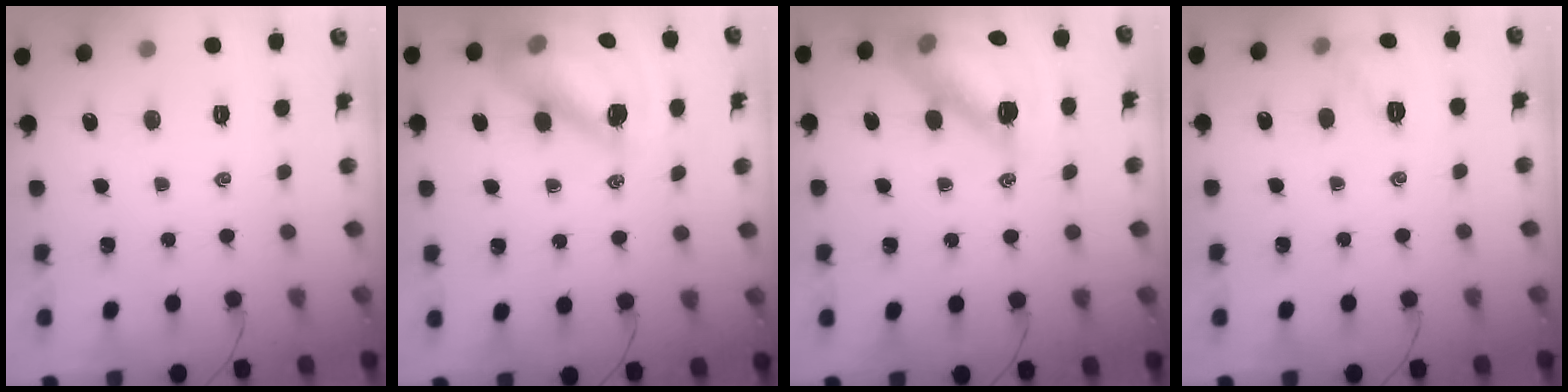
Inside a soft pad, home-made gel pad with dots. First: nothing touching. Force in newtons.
{"total": 15.5, "press": 14.9, "slide": 4.1}
{"total": 17.7, "press": 17.5, "slide": 2.4}
{"total": 7.2, "press": 7.0, "slide": 1.4}